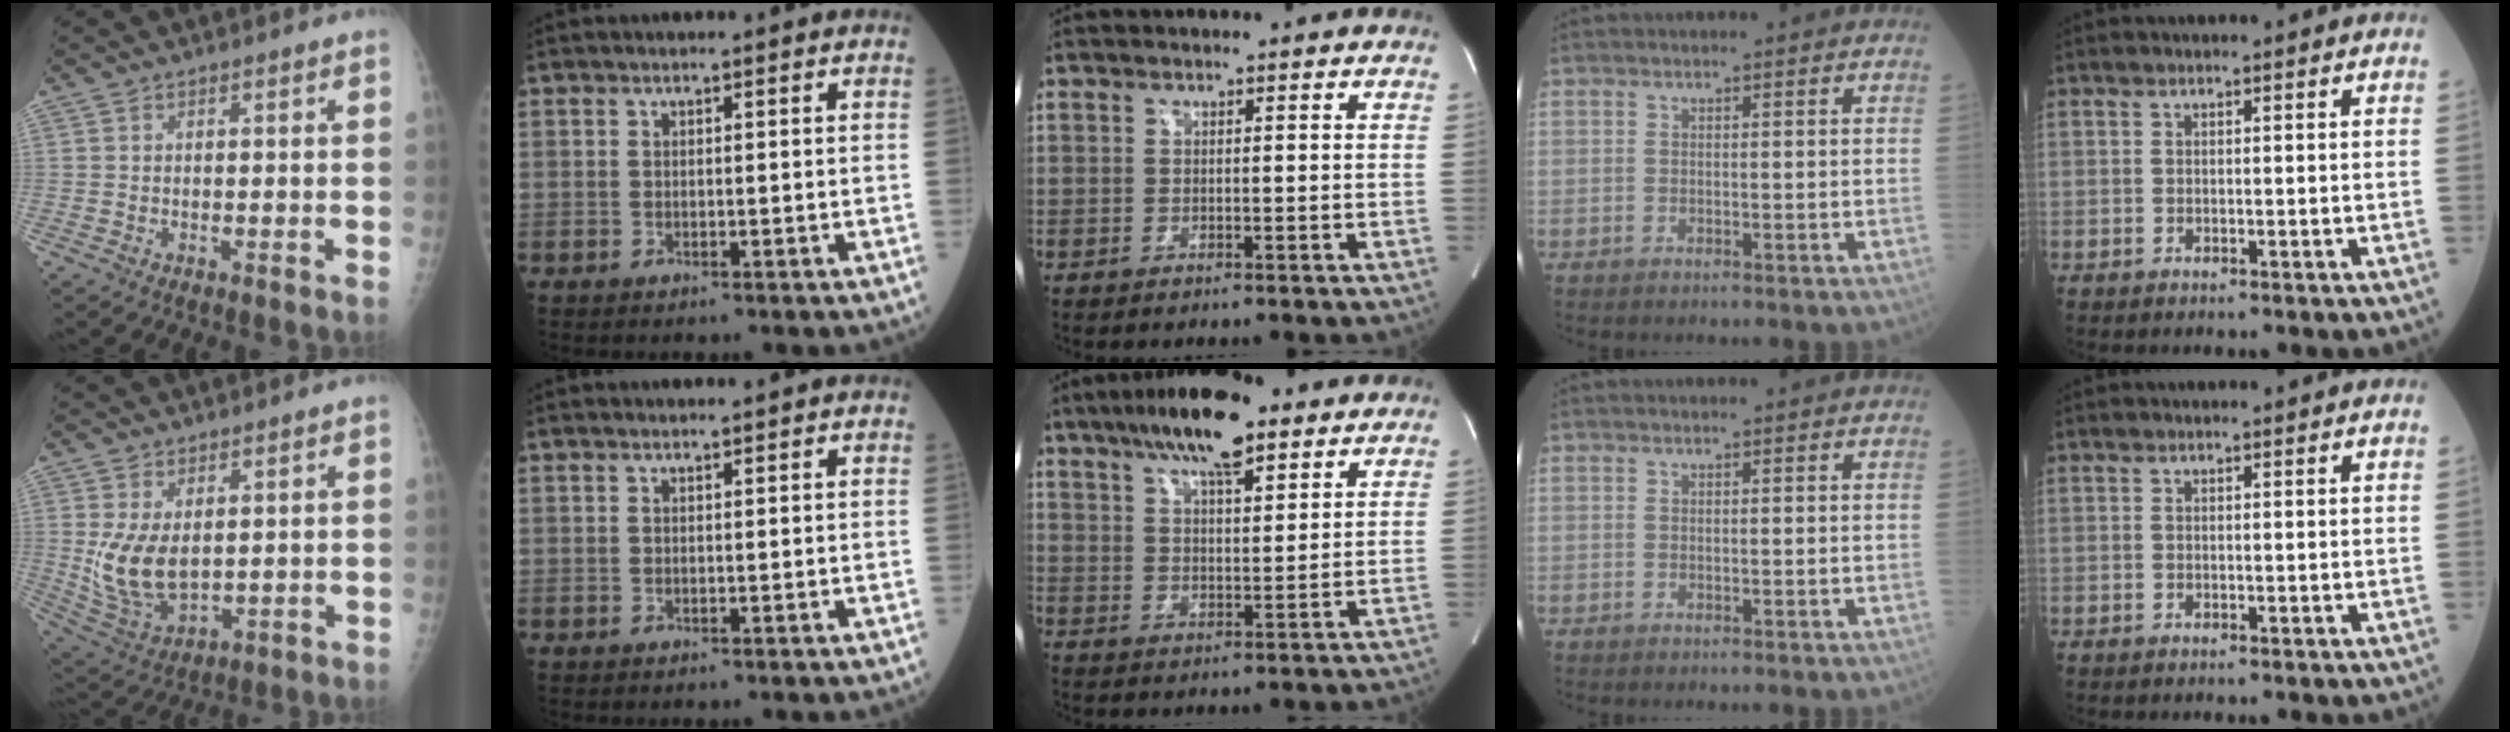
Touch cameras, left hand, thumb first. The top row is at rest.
{"thumb": {"total": 10.4, "force": [1.7, 6.2, 8.2], "torque": [-0.143, -0.022, 0.053]}, "index": {"total": 1.2, "force": [1.1, 0.0, 0.4], "torque": [-0.006, 0.009, 0.019]}, "middle": {"total": 12.1, "force": [8.1, 3.1, 8.4], "torque": [-0.149, 0.013, 0.138]}}